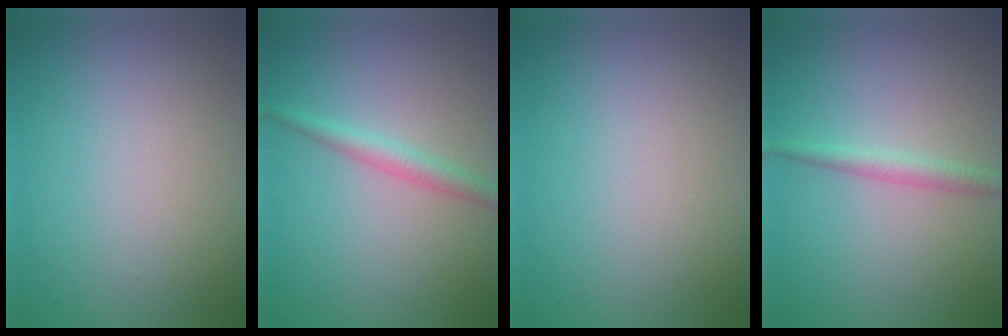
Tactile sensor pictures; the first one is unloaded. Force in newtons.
{"total": 2.1, "press": 2.1, "slide": 0.0}
{"total": 0.0}
{"total": 1.7, "press": 1.7, "slide": 0.0}